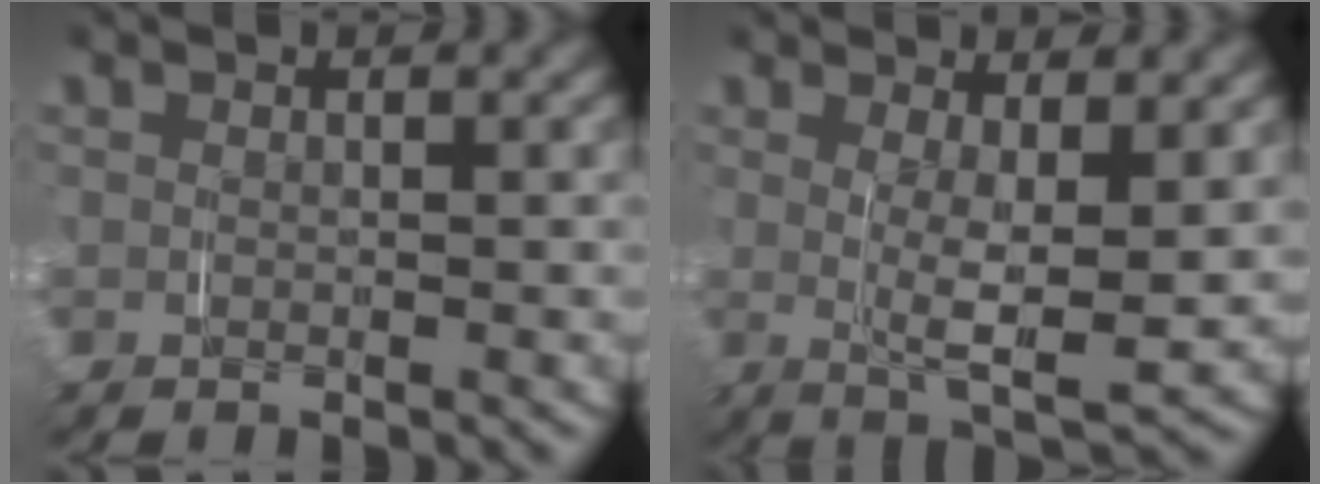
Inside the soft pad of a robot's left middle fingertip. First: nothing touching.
{"total": 5.0, "force": [0.6, 1.4, 4.8], "torque": [-0.081, -0.021, 0.014]}